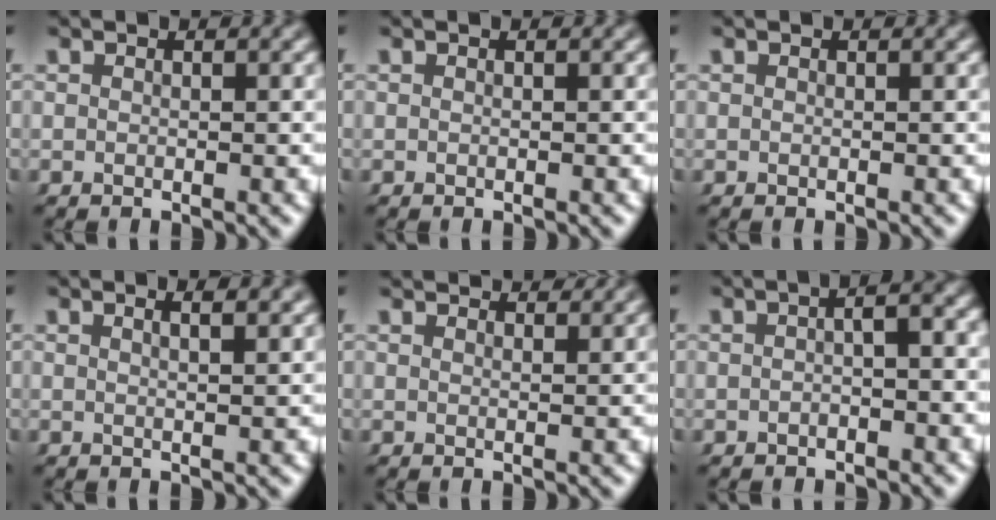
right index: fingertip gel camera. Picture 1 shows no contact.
{"total": 0.0}
{"total": 0.0}
{"total": 1.6, "force": [1.2, -0.5, 1.0], "torque": [-0.018, 0.001, 0.019]}
{"total": 2.7, "force": [2.6, -0.2, 0.7], "torque": [0.002, 0.001, 0.039]}
{"total": 1.9, "force": [-0.3, 0.5, 1.8], "torque": [-0.021, 0.008, -0.009]}